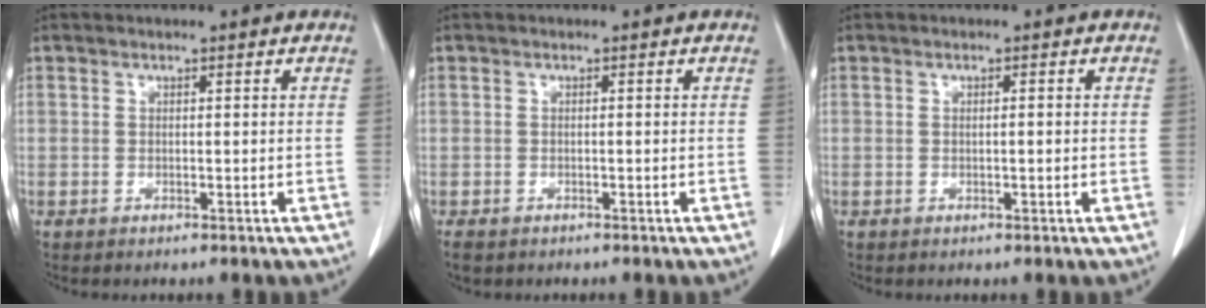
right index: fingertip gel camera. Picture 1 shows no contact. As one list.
[{"total": 2.5, "force": [-1.9, 1.5, 0.8], "torque": [-0.016, -0.003, -0.027]}, {"total": 1.0, "force": [-0.1, 0.1, 1.0], "torque": [-0.019, 0.003, 0.001]}]